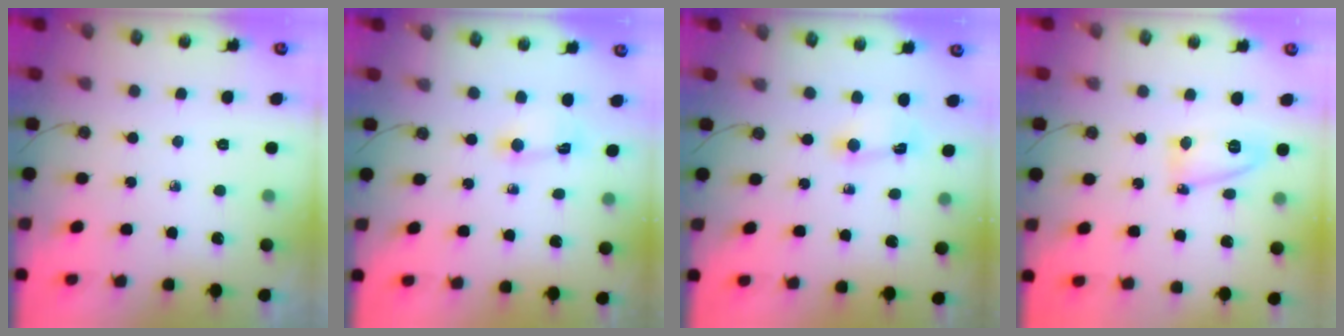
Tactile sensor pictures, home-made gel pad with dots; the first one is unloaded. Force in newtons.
{"total": 1.6, "press": 1.6, "slide": 0.2}
{"total": 1.6, "press": 1.6, "slide": 0.3}
{"total": 7.5, "press": 7.4, "slide": 1.1}